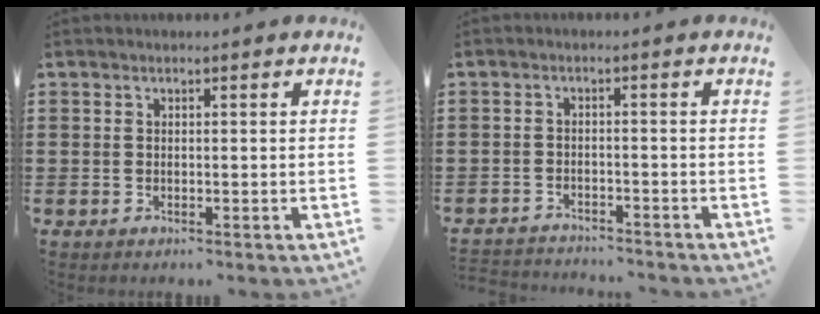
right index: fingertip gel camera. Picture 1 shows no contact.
{"total": 2.4, "force": [-2.4, 0.0, -0.2], "torque": [-0.006, -0.003, -0.053]}